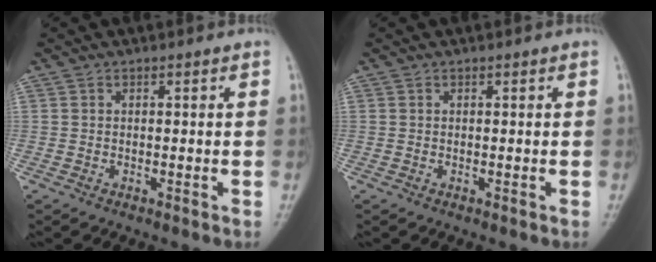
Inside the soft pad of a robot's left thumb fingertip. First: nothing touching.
{"total": 0.0}